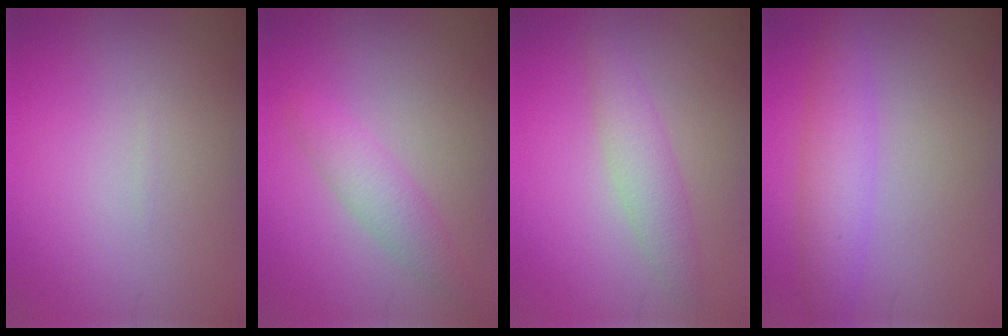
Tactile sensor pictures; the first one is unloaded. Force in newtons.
{"total": 2.3, "press": 2.3, "slide": 0.1}
{"total": 2.4, "press": 2.4, "slide": 0.0}
{"total": 3.5, "press": 3.5, "slide": 0.2}